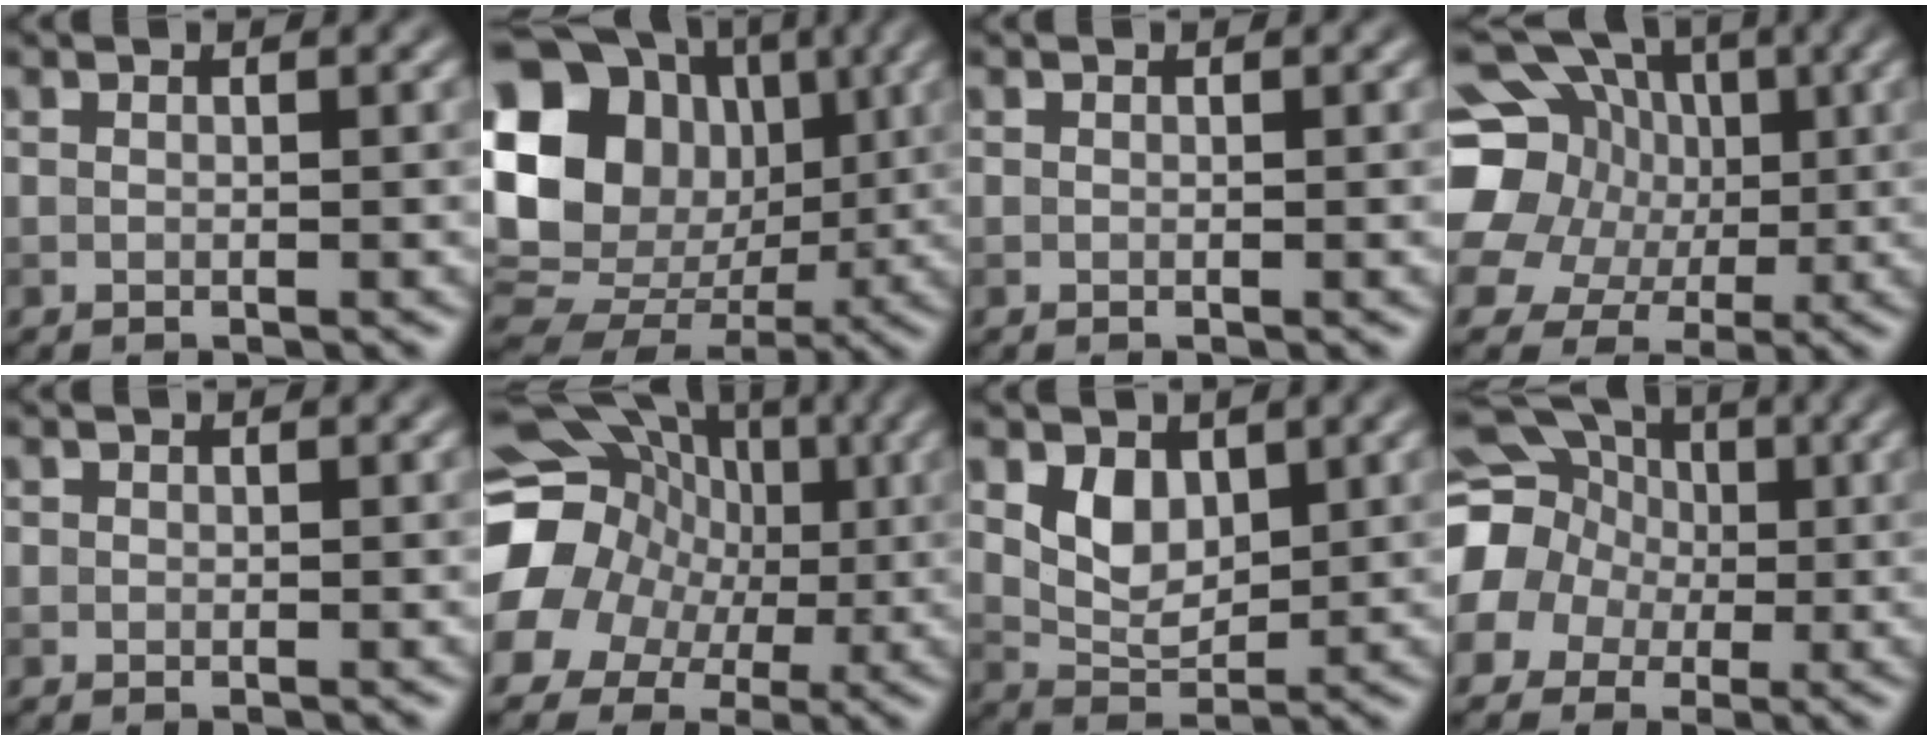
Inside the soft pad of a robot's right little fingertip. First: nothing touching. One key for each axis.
{"total": 20.7, "fx": 3.8, "fy": 18.0, "fz": 9.5, "tx": -0.217, "ty": 0.037, "tz": 0.054}
{"total": 1.7, "fx": -0.8, "fy": -1.3, "fz": -0.7, "tx": 0.015, "ty": -0.006, "tz": -0.010}
{"total": 13.4, "fx": 0.3, "fy": 12.1, "fz": 5.6, "tx": -0.149, "ty": 0.010, "tz": -0.015}
{"total": 4.1, "fx": -2.0, "fy": -3.1, "fz": -1.8, "tx": 0.043, "ty": -0.017, "tz": -0.024}
{"total": 15.4, "fx": 0.9, "fy": 13.6, "fz": 7.1, "tx": -0.152, "ty": 0.026, "tz": -0.012}
{"total": 3.3, "fx": 1.5, "fy": 2.1, "fz": 2.1, "tx": -0.042, "ty": -0.009, "tz": 0.033}
{"total": 15.9, "fx": 0.6, "fy": 14.8, "fz": 5.6, "tx": -0.149, "ty": 0.008, "tz": -0.030}